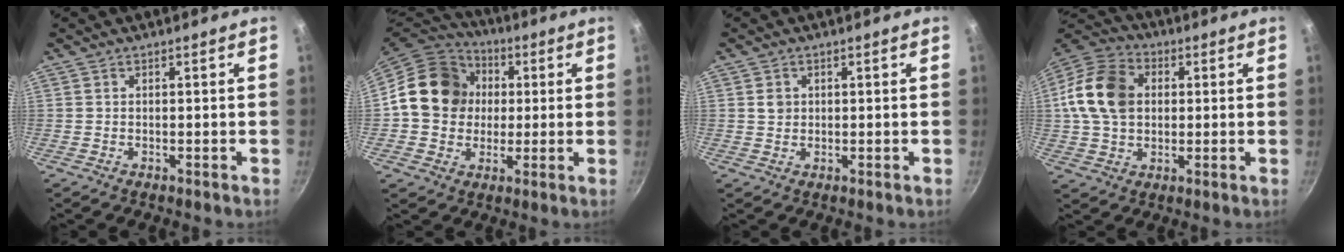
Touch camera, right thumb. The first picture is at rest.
{"total": 16.6, "force": [2.0, 14.2, 8.3], "torque": [-0.113, 0.026, 0.021]}
{"total": 1.9, "force": [0.4, 1.7, 0.8], "torque": [-0.007, 0.002, 0.007]}
{"total": 15.1, "force": [1.9, 11.2, 9.9], "torque": [-0.169, 0.020, 0.020]}